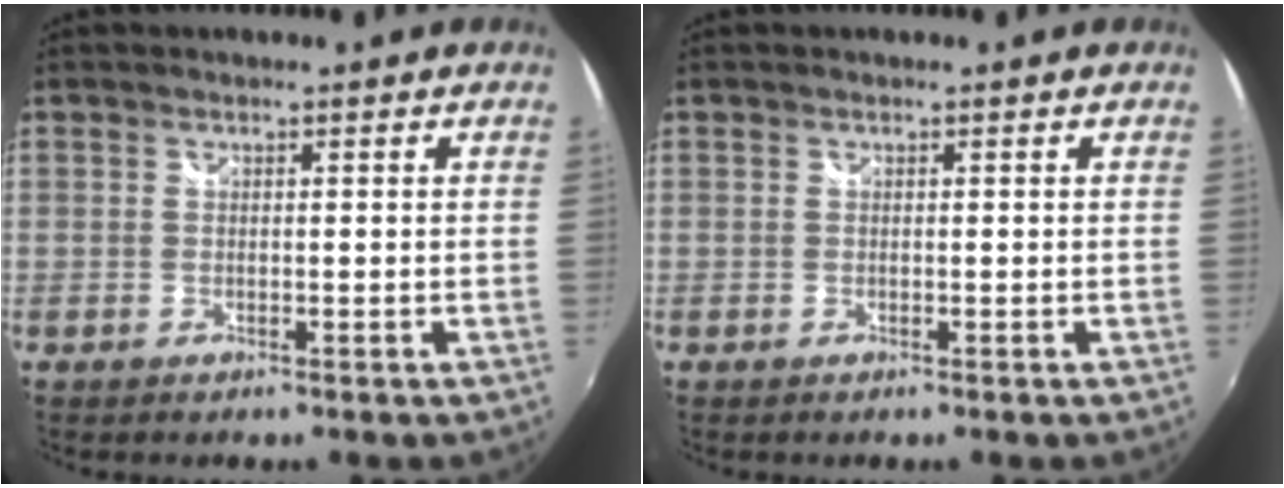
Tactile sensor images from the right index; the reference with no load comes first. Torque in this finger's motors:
{"motor_torque": [0.00, 0.00, 0.00, 0.00]}